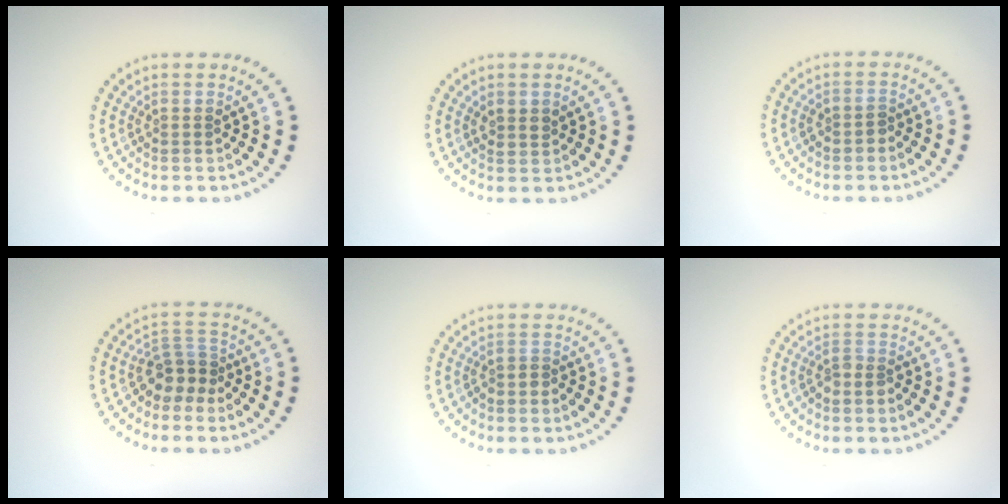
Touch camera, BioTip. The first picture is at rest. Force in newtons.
{"total": 1.2, "press": 1.1, "slide": 0.5}
{"total": 1.1, "press": 1.0, "slide": 0.4}
{"total": 2.7, "press": 2.2, "slide": 1.7}
{"total": 0.8, "press": 0.5, "slide": 0.6}
{"total": 1.4, "press": 1.0, "slide": 0.9}